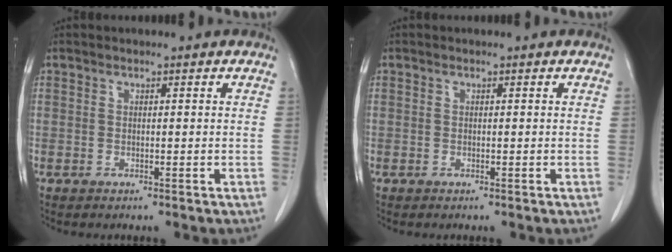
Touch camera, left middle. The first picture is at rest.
{"total": 0.0}